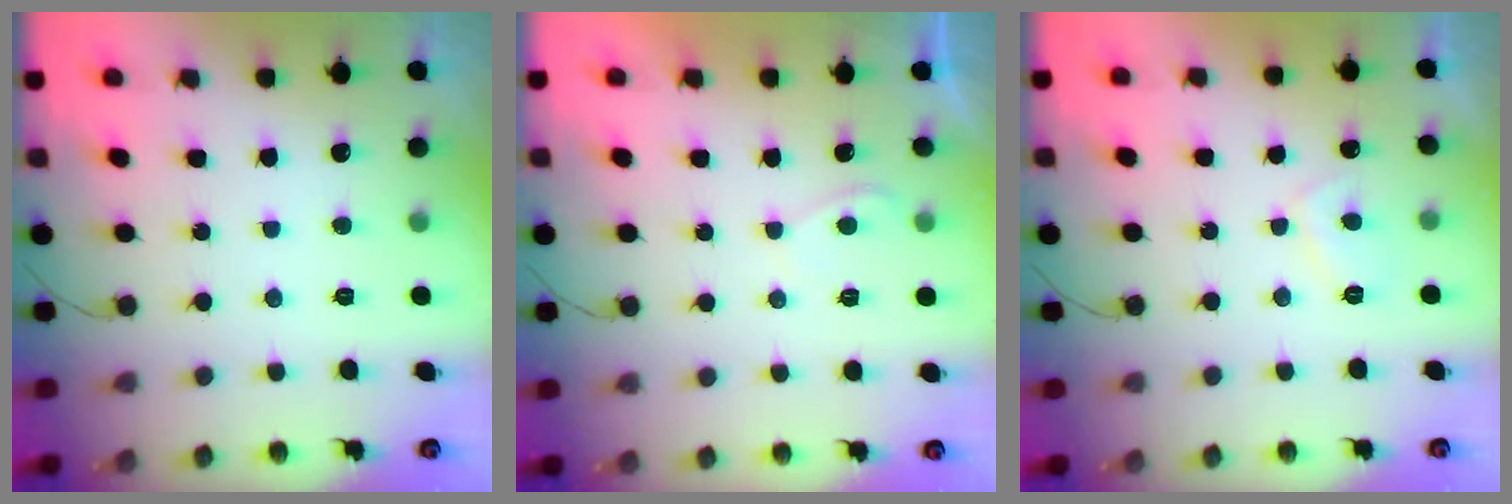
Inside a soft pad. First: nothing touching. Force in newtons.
{"total": 1.2, "press": 1.0, "slide": 0.6}
{"total": 2.7, "press": 2.6, "slide": 0.4}